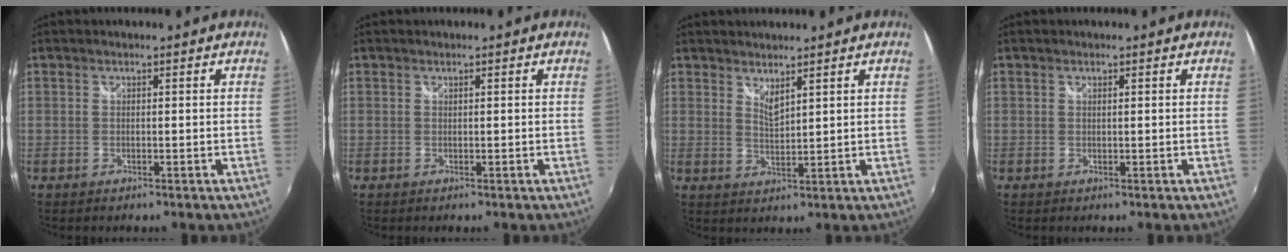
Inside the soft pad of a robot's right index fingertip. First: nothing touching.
{"total": 0.0}
{"total": 3.0, "force": [2.6, 0.3, 1.4], "torque": [-0.023, -0.002, 0.044]}
{"total": 0.0}